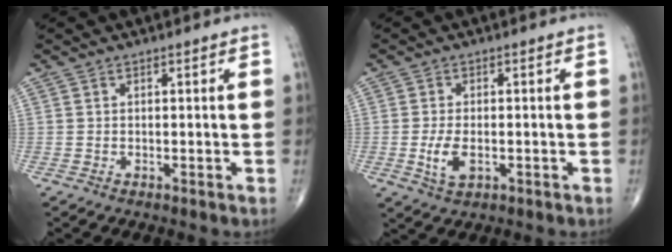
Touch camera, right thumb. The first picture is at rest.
{"total": 4.8, "force": [-1.1, 2.5, 3.9], "torque": [-0.080, -0.004, -0.017]}